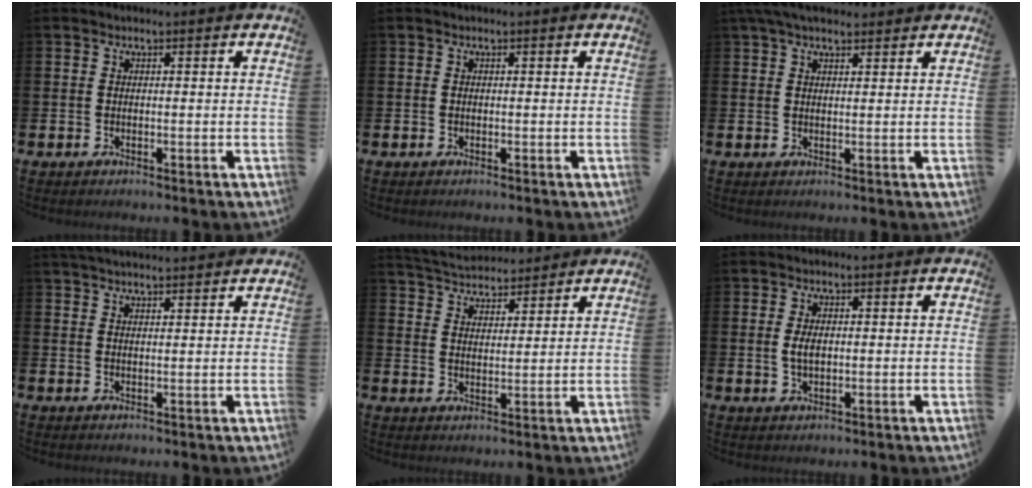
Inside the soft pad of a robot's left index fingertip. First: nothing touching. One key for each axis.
{"total": 0.0}
{"total": 4.5, "fx": 3.7, "fy": 1.6, "fz": 2.0, "tx": -0.043, "ty": -0.007, "tz": 0.068}
{"total": 2.9, "fx": 2.8, "fy": 0.2, "fz": 0.6, "tx": -0.016, "ty": -0.008, "tz": 0.051}
{"total": 4.6, "fx": 4.5, "fy": 0.9, "fz": -0.1, "tx": -0.018, "ty": -0.027, "tz": 0.081}
{"total": 2.6, "fx": 0.4, "fy": 1.4, "fz": 2.1, "tx": -0.032, "ty": 0.002, "tz": 0.003}